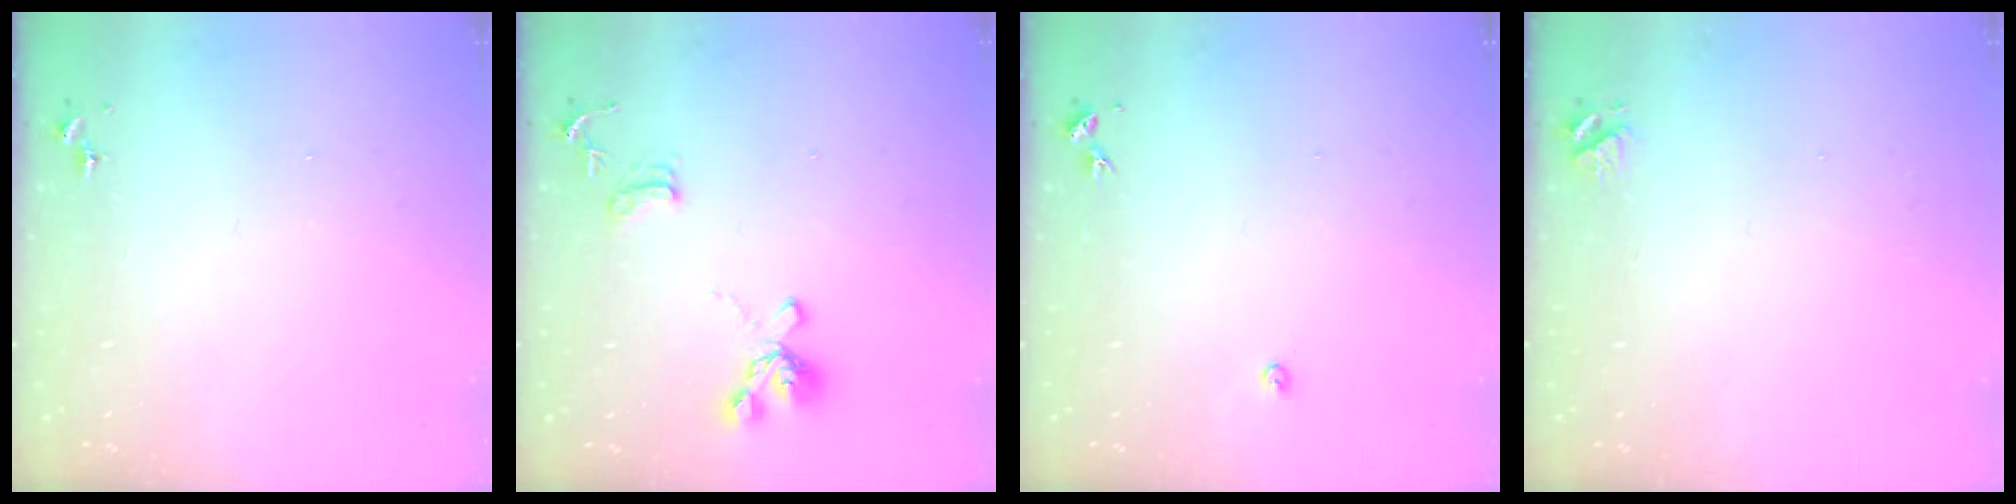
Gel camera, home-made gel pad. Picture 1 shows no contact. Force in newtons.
{"total": 14.7, "press": 14.6, "slide": 1.5}
{"total": 2.2, "press": 2.2, "slide": 0.3}
{"total": 4.0, "press": 3.9, "slide": 0.4}